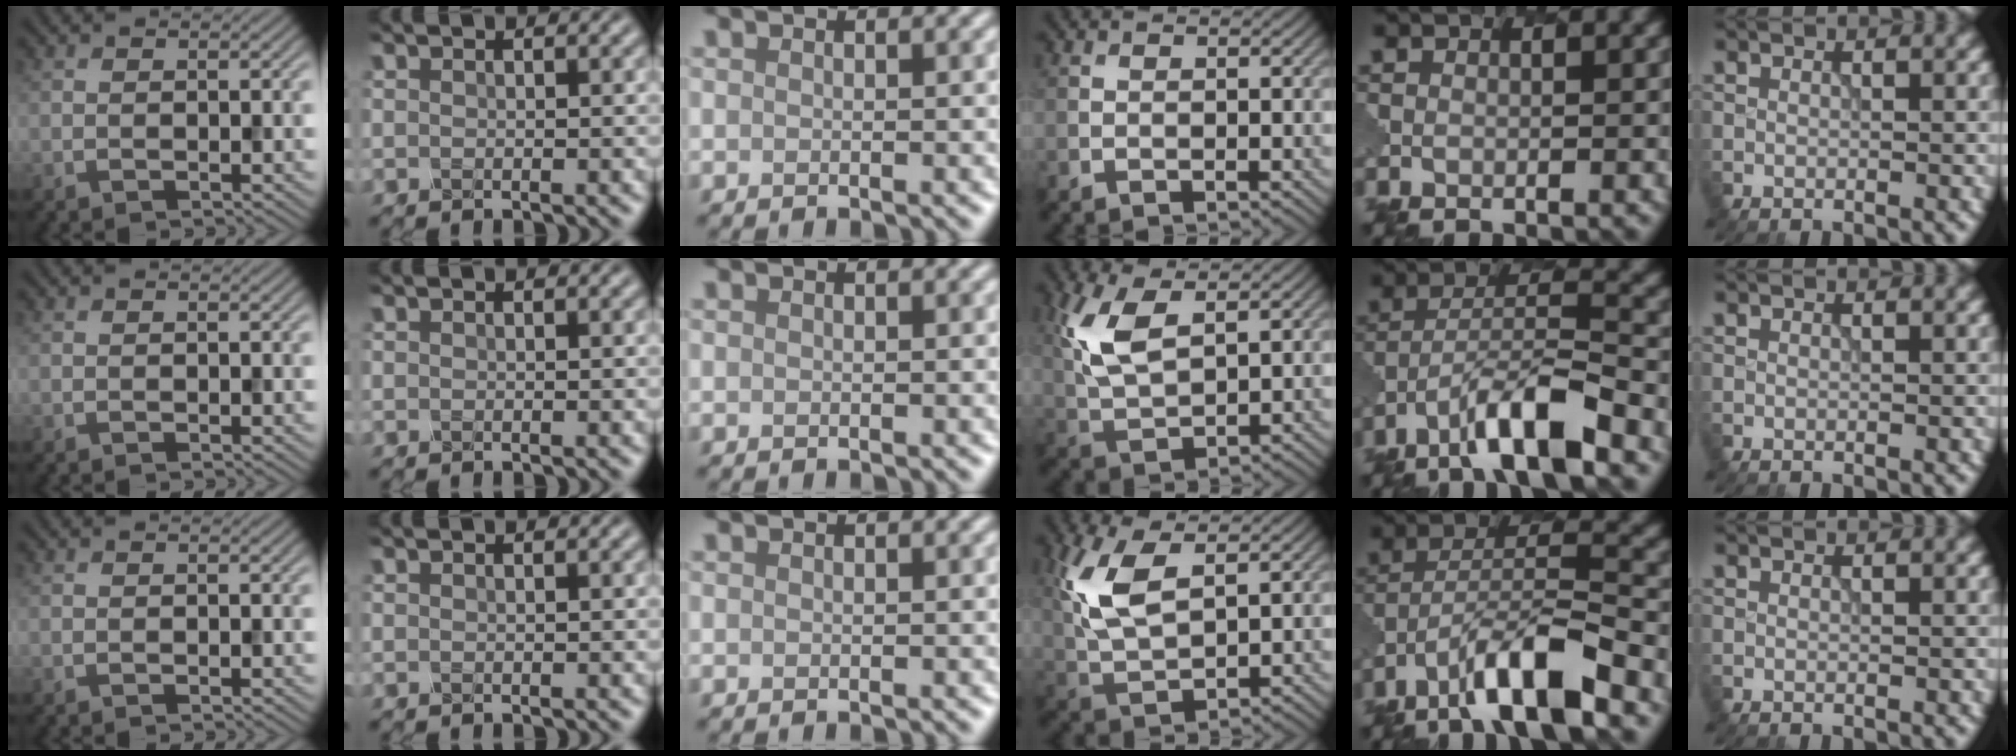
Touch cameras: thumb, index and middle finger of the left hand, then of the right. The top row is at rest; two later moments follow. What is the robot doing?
{"motion": "insert", "object": "pen bag"}